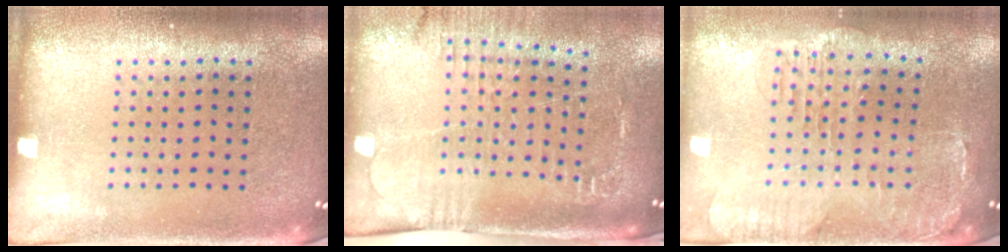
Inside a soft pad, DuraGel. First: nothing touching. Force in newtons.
{"total": 2.1, "press": 1.9, "slide": 0.9}
{"total": 1.4, "press": 1.4, "slide": 0.4}